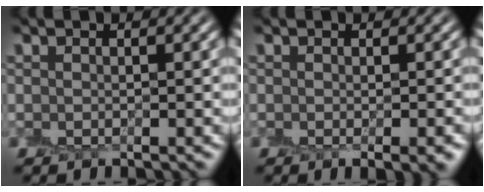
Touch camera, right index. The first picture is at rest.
{"total": 2.0, "force": [-1.0, 0.2, 1.8], "torque": [-0.026, -0.010, -0.011]}